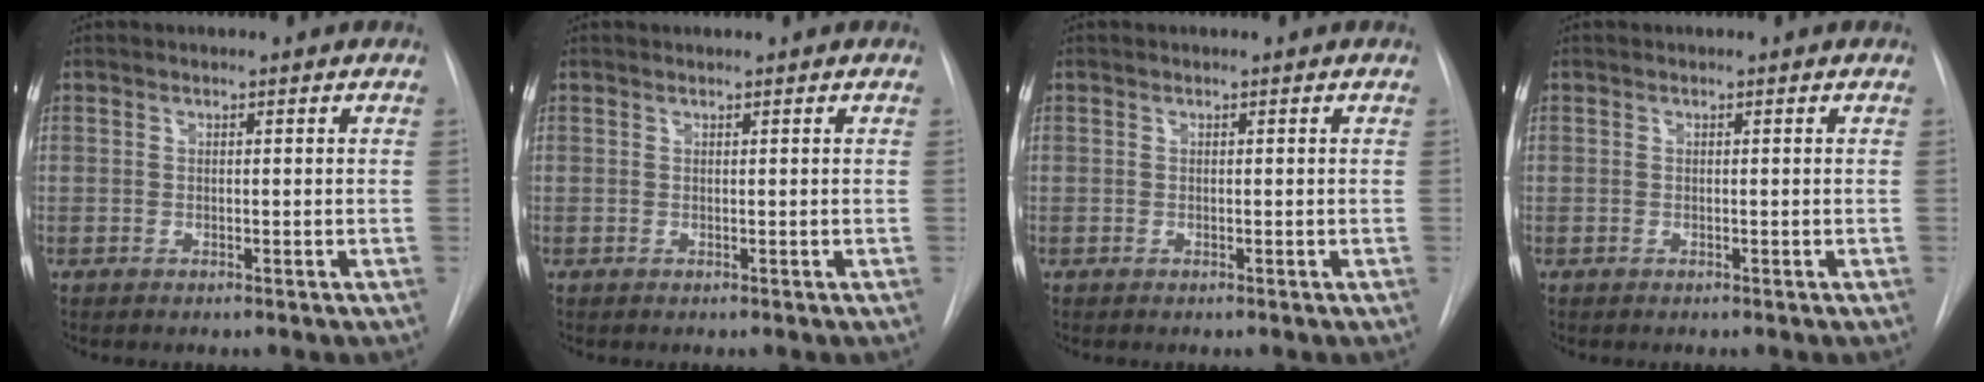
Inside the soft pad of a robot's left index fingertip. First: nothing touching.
{"total": 0.0}
{"total": 0.0}
{"total": 0.0}